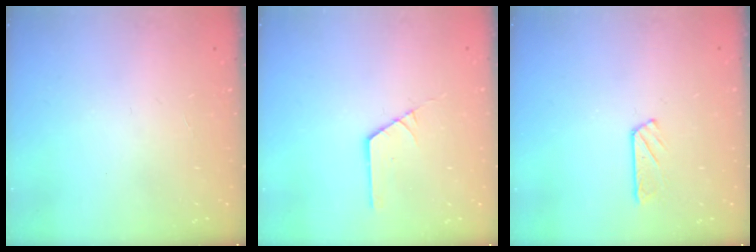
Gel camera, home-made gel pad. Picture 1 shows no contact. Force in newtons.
{"total": 1.8, "press": 1.8, "slide": 0.0}
{"total": 3.4, "press": 3.4, "slide": 0.3}